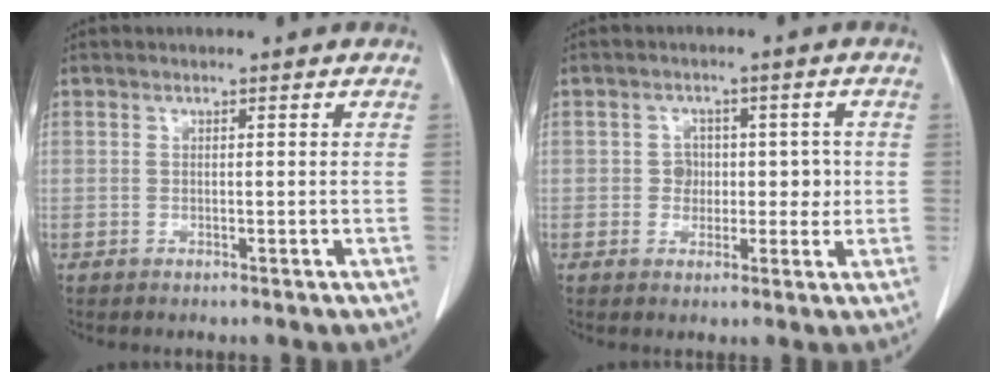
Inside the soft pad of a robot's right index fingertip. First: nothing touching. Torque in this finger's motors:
{"motor_torque": [0.09, -0.03, 0.00, 0.01]}